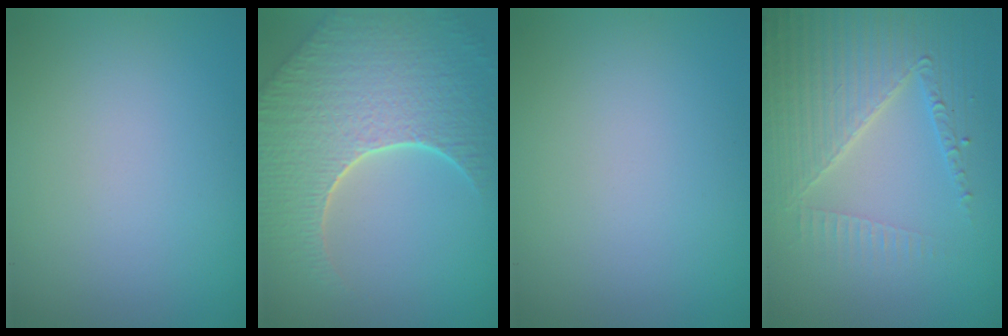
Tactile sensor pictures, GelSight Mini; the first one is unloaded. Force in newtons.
{"total": 8.7, "press": 6.2, "slide": 6.1}
{"total": 0.0}
{"total": 4.7, "press": 4.2, "slide": 2.1}